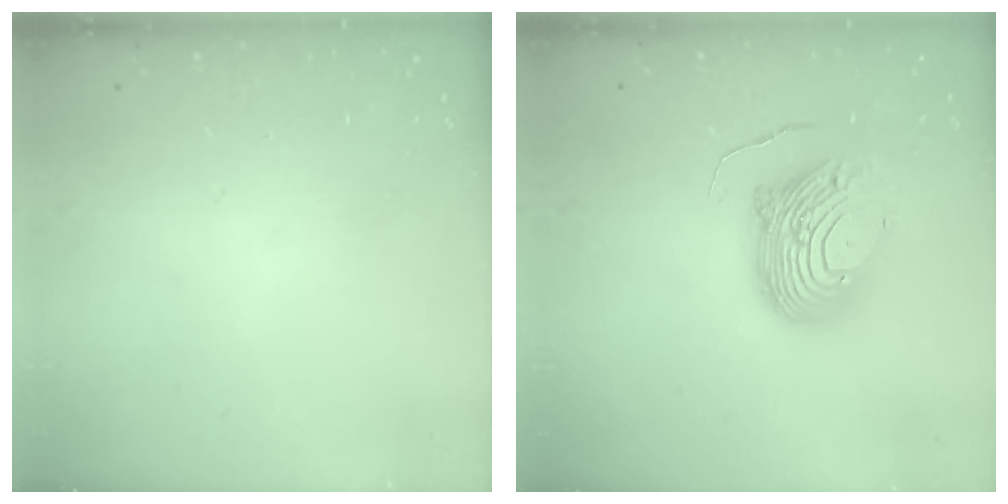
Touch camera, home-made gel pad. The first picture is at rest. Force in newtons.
{"total": 13.5, "press": 13.4, "slide": 1.4}